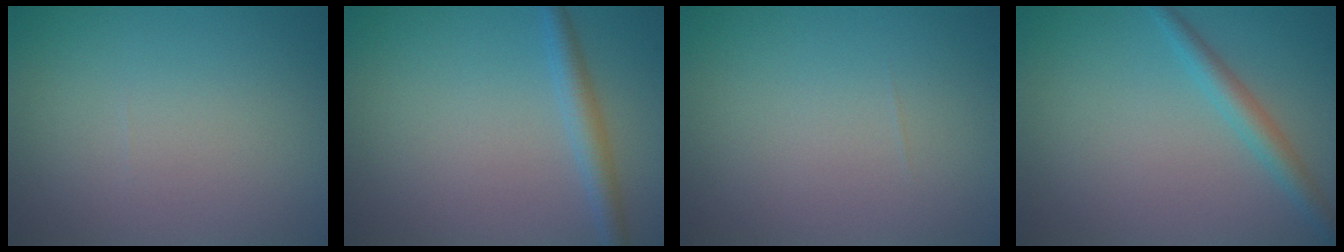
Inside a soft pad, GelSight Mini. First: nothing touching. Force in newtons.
{"total": 2.3, "press": 2.3, "slide": 0.1}
{"total": 0.0}
{"total": 2.3, "press": 2.3, "slide": 0.2}